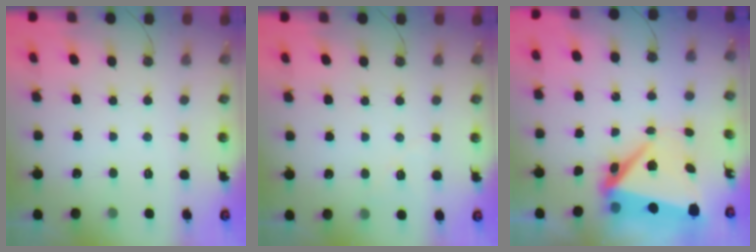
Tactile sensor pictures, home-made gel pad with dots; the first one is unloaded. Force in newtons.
{"total": 5.3, "press": 5.0, "slide": 1.7}
{"total": 9.0, "press": 8.8, "slide": 2.0}